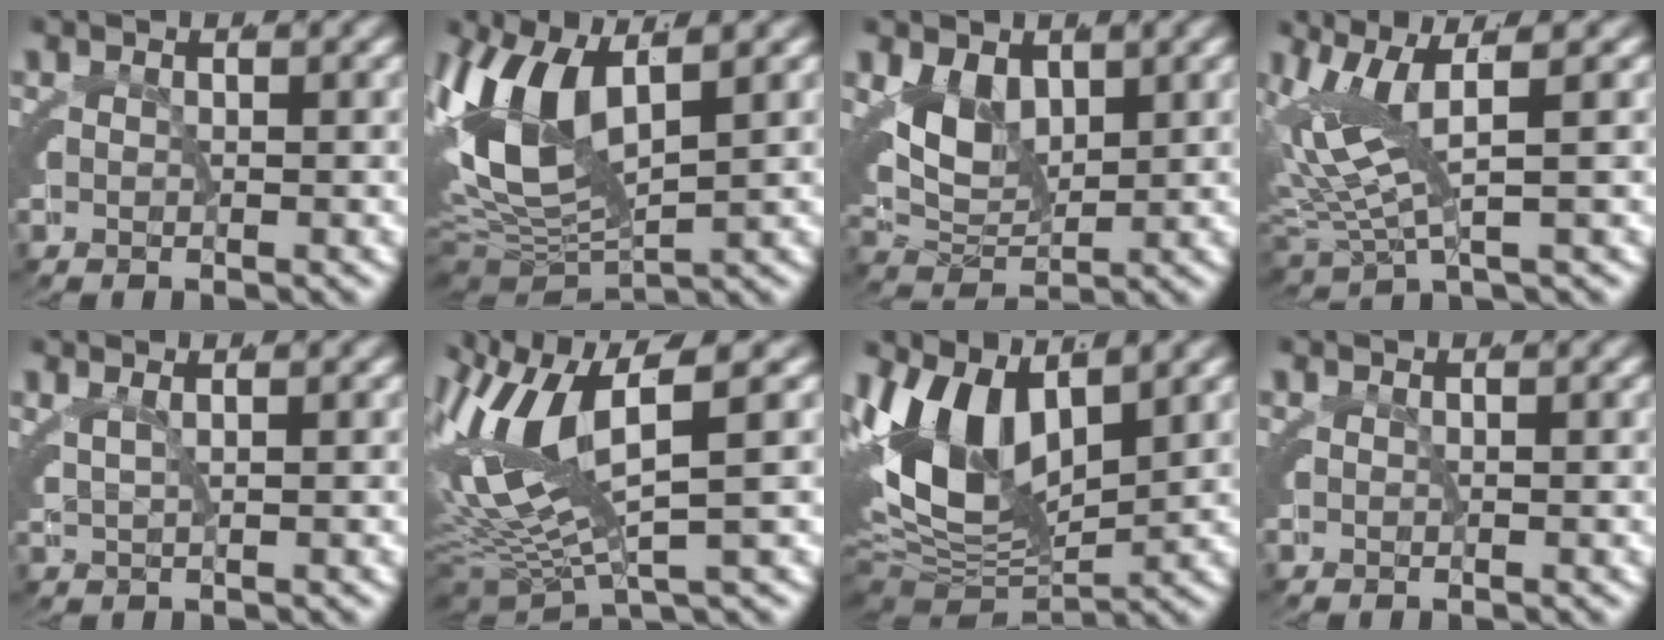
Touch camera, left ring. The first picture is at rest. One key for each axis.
{"total": 11.0, "fx": 1.8, "fy": 6.3, "fz": 8.9, "tx": -0.194, "ty": -0.010, "tz": 0.040}
{"total": 5.8, "fx": 1.0, "fy": 4.0, "fz": 4.1, "tx": -0.088, "ty": -0.019, "tz": 0.029}
{"total": 6.1, "fx": 2.6, "fy": 2.1, "fz": 5.1, "tx": -0.111, "ty": 0.011, "tz": 0.045}
{"total": 1.6, "fx": 1.1, "fy": -0.5, "fz": 1.0, "tx": -0.016, "ty": 0.003, "tz": 0.023}
{"total": 9.8, "fx": 1.3, "fy": 4.9, "fz": 8.3, "tx": -0.170, "ty": -0.009, "tz": 0.030}
{"total": 12.1, "fx": 2.0, "fy": 7.5, "fz": 9.3, "tx": -0.183, "ty": -0.014, "tz": 0.042}
{"total": 0.0}